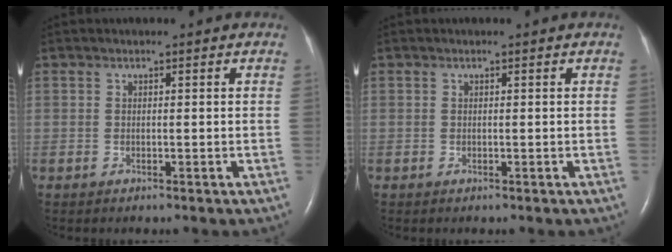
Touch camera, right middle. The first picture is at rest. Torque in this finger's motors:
{"motor_torque": [0.05, -0.06, -0.05, -0.02]}